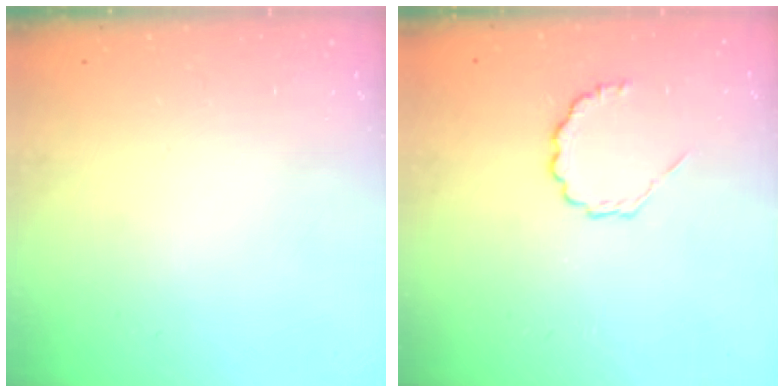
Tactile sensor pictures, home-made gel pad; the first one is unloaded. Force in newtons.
{"total": 4.0, "press": 3.9, "slide": 1.0}